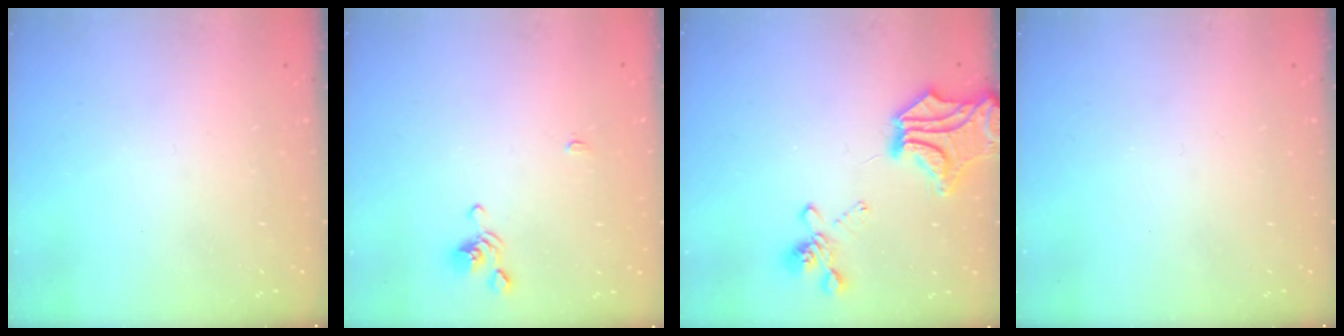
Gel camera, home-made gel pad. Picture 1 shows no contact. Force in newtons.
{"total": 2.2, "press": 2.2, "slide": 0.4}
{"total": 6.7, "press": 5.7, "slide": 3.6}
{"total": 0.0}